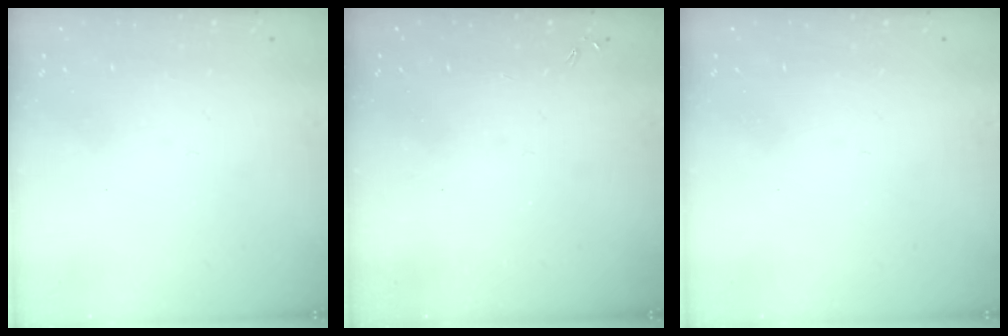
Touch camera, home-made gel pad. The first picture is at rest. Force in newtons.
{"total": 0.0}
{"total": 0.0}